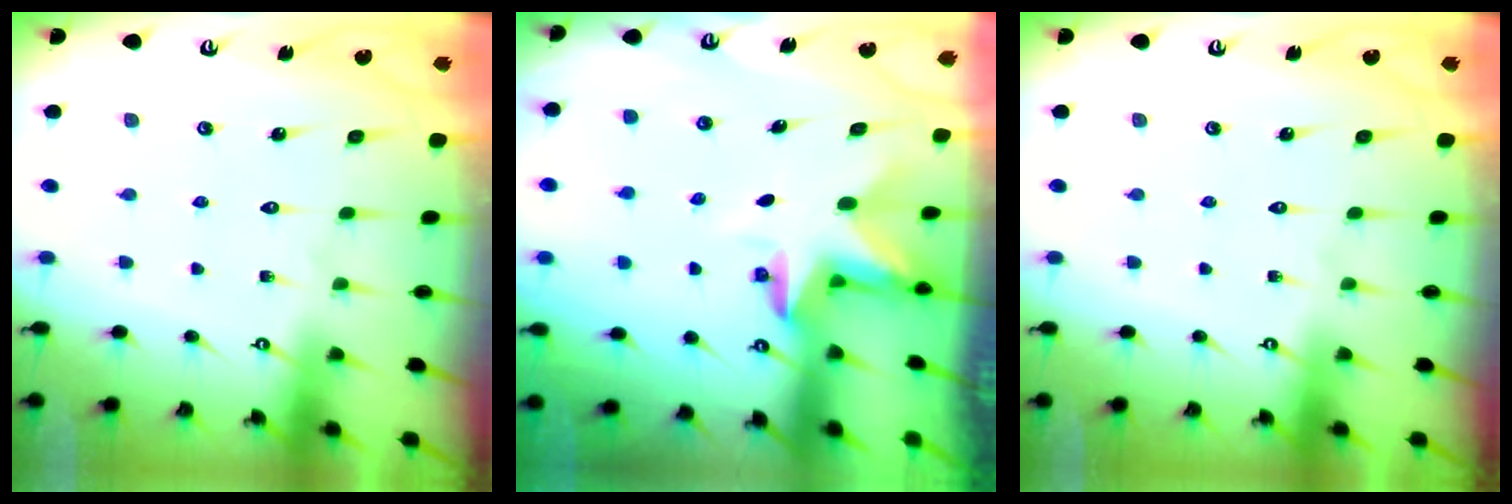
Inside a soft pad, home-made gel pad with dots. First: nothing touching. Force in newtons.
{"total": 3.0, "press": 3.0, "slide": 0.3}
{"total": 0.0}